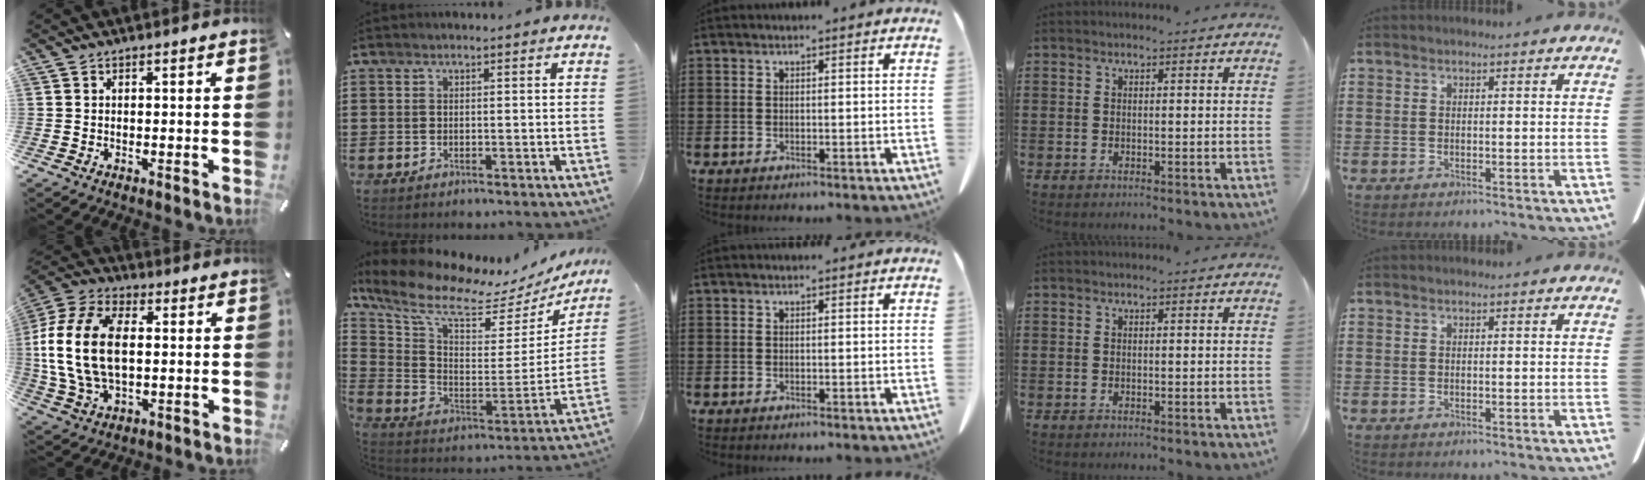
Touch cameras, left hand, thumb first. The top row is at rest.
{"thumb": {"total": 17.0, "force": [0.7, 11.0, 13.0], "torque": [-0.302, 0.001, 0.009]}, "index": {"total": 8.9, "force": [7.2, 2.0, 4.9], "torque": [-0.130, -0.061, 0.120]}}